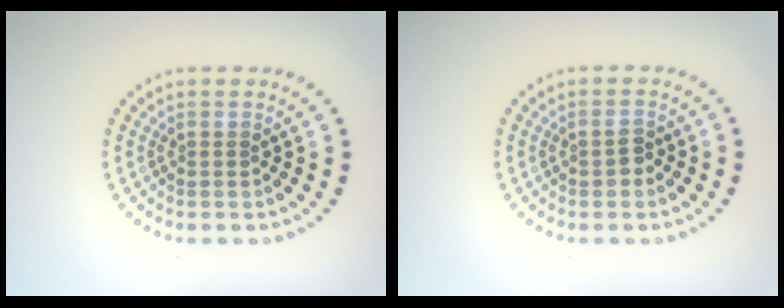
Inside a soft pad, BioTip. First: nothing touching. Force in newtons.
{"total": 1.2, "press": 1.2, "slide": 0.2}